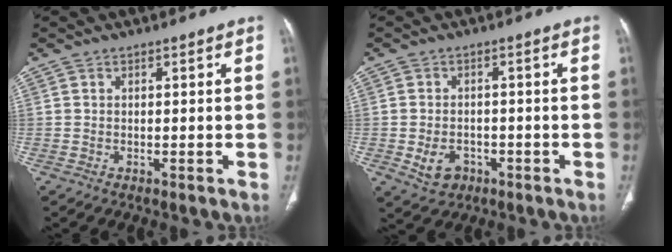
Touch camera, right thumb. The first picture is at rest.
{"total": 5.0, "force": [-1.8, 3.8, 2.6], "torque": [-0.038, 0.011, -0.020]}